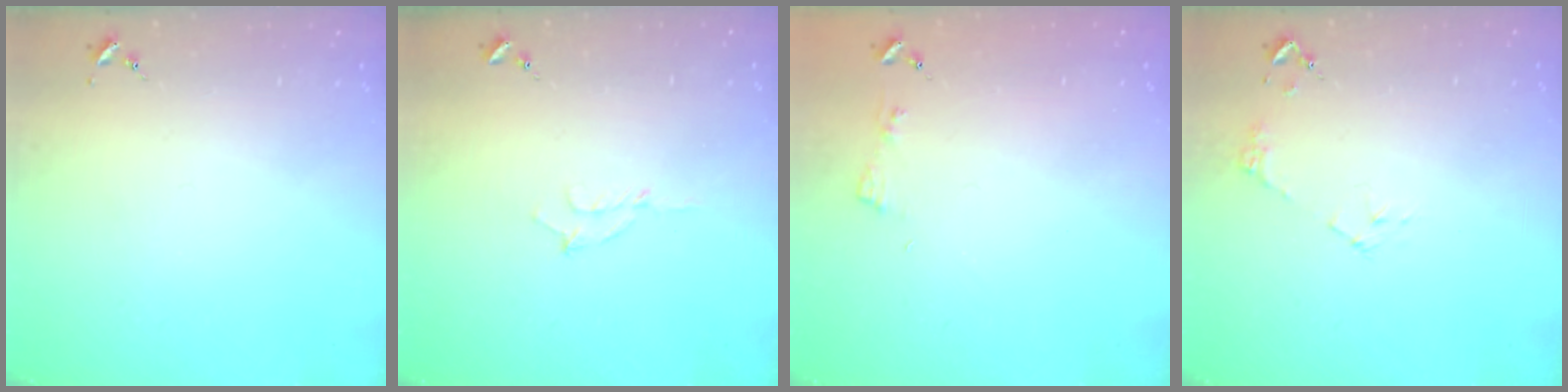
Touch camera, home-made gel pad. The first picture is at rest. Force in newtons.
{"total": 5.6, "press": 5.6, "slide": 0.6}
{"total": 3.8, "press": 3.8, "slide": 0.5}
{"total": 6.4, "press": 6.4, "slide": 0.6}